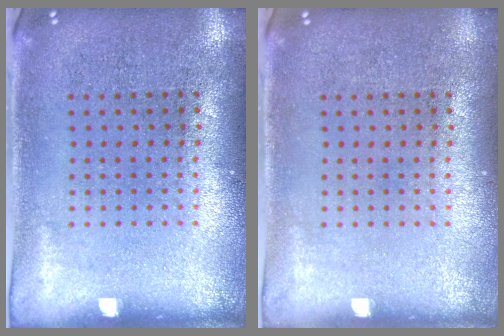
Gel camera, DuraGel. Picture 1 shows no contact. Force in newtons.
{"total": 0.0}